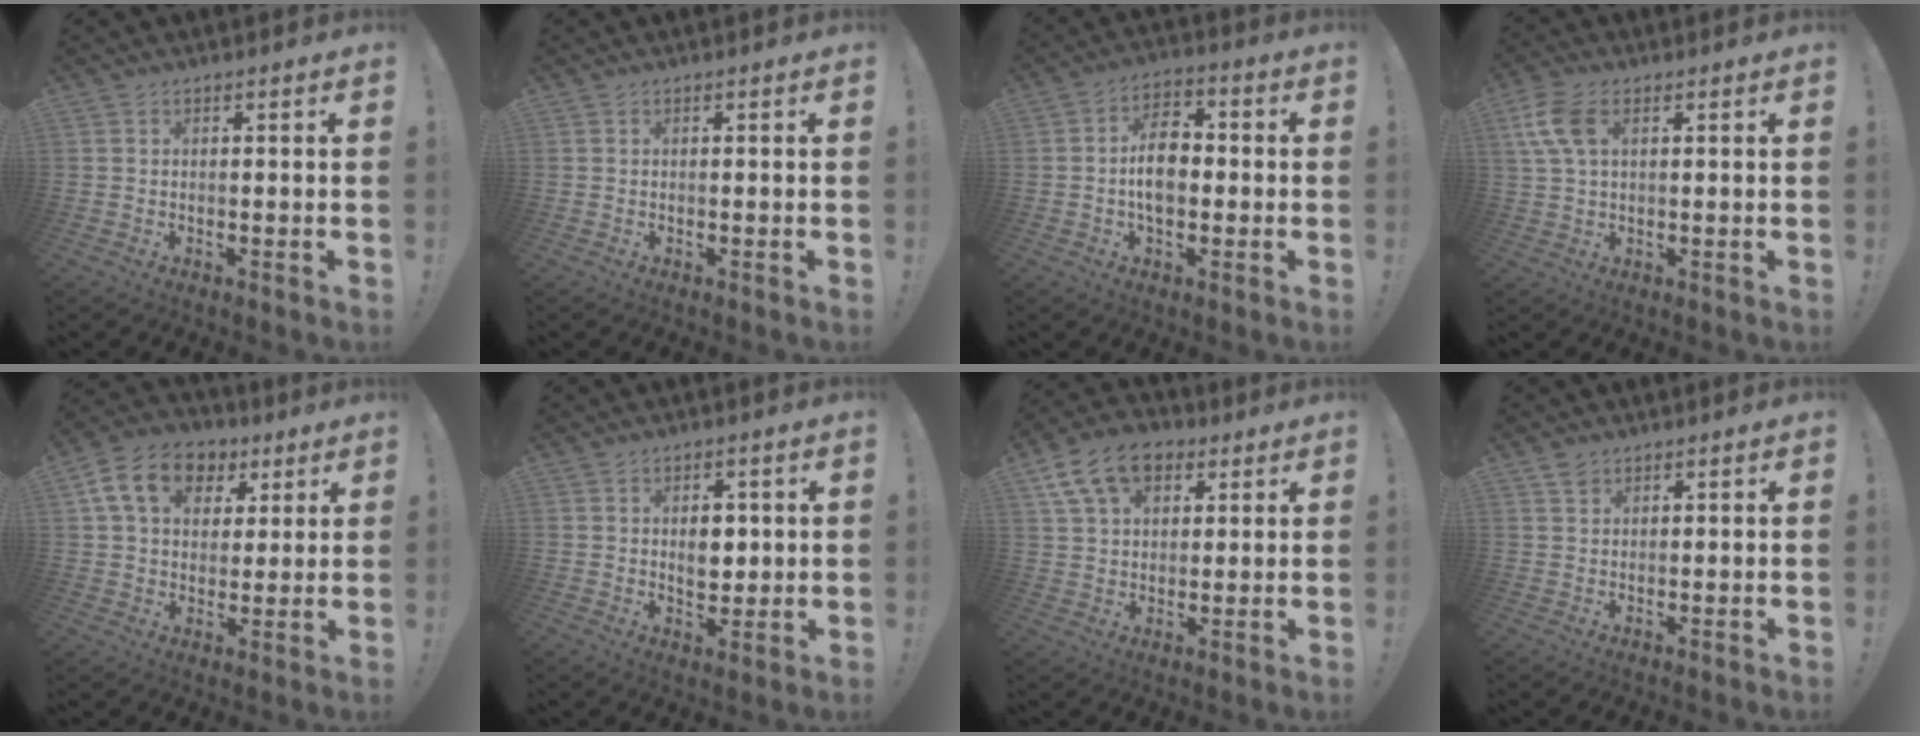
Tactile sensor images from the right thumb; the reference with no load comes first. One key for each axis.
{"total": 0.0}
{"total": 10.3, "fx": -1.1, "fy": 6.7, "fz": 7.7, "tx": -0.137, "ty": 0.014, "tz": -0.019}
{"total": 8.7, "fx": 3.0, "fy": 4.8, "fz": 6.6, "tx": -0.145, "ty": 0.003, "tz": 0.058}
{"total": 15.5, "fx": 6.5, "fy": 11.2, "fz": 8.4, "tx": -0.128, "ty": -0.016, "tz": 0.123}
{"total": 6.1, "fx": 1.1, "fy": 4.6, "fz": 3.8, "tx": -0.045, "ty": -0.004, "tz": 0.017}
{"total": 14.8, "fx": 6.9, "fy": 9.9, "fz": 8.5, "tx": -0.138, "ty": -0.023, "tz": 0.133}
{"total": 2.0, "fx": 1.5, "fy": 1.2, "fz": 0.4, "tx": 0.001, "ty": -0.008, "tz": 0.028}